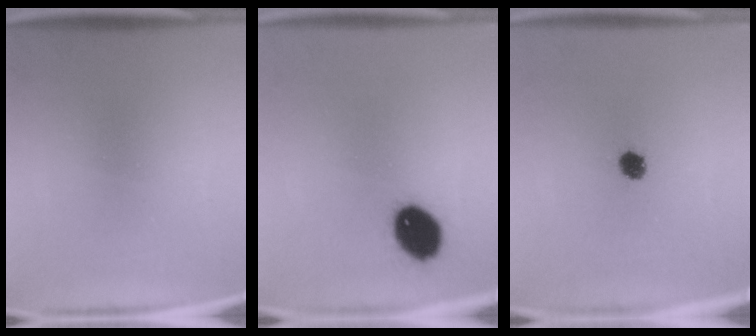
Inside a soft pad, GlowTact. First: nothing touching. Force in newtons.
{"total": 10.6}
{"total": 3.5}